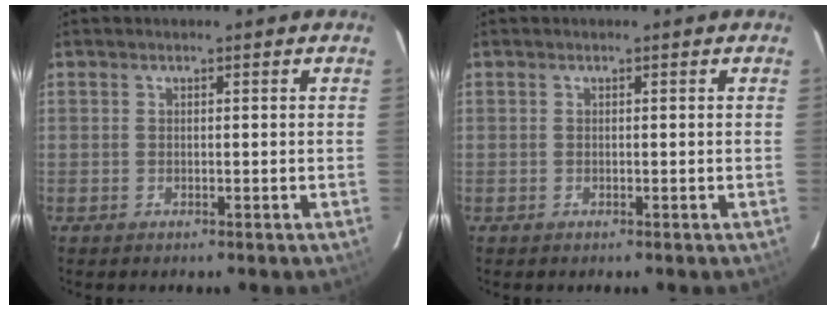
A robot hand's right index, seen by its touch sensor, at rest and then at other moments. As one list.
[{"total": 0.0}]